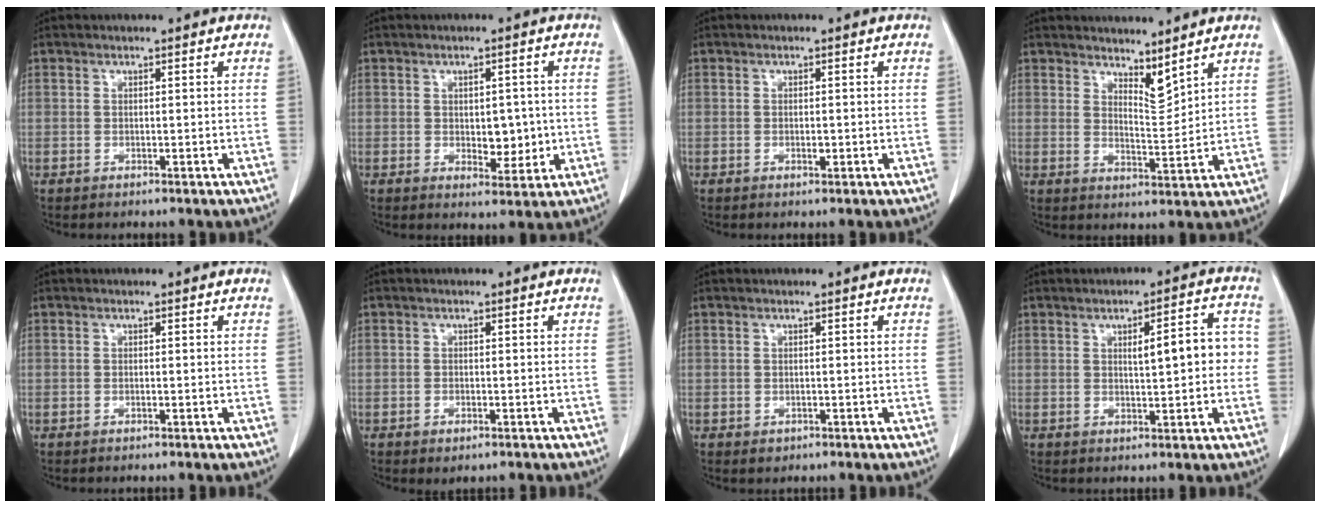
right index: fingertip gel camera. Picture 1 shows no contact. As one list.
[{"total": 5.0, "force": [-0.2, 2.7, 4.1], "torque": [-0.050, -0.005, 0.005]}, {"total": 1.0, "force": [-0.2, 0.4, 0.9], "torque": [-0.018, -0.001, -0.002]}, {"total": 4.4, "force": [3.9, 0.7, 1.9], "torque": [-0.031, -0.017, 0.073]}, {"total": 0.0}, {"total": 1.6, "force": [-0.8, 0.9, 1.1], "torque": [-0.016, 0.001, -0.003]}, {"total": 0.9, "force": [-0.3, 0.8, 0.3], "torque": [-0.004, 0.002, 0.001]}, {"total": 6.7, "force": [0.5, 1.8, 6.5], "torque": [-0.091, 0.021, 0.012]}]